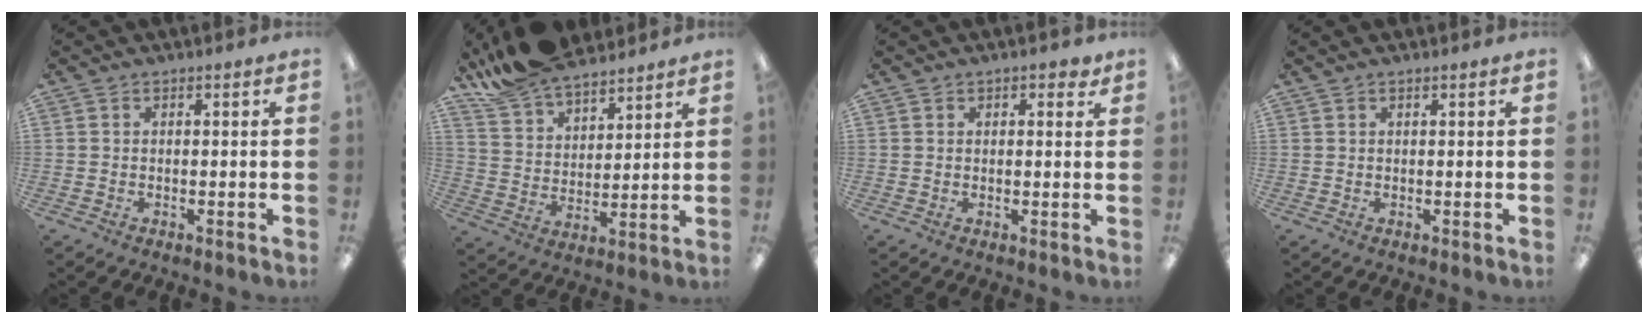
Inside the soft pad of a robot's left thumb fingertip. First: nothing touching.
{"total": 13.3, "force": [11.6, 5.0, 4.0], "torque": [-0.102, -0.064, 0.223]}
{"total": 1.9, "force": [1.4, 0.9, 1.0], "torque": [-0.013, 0.001, 0.022]}
{"total": 0.6, "force": [0.4, 0.1, 0.3], "torque": [-0.007, 0.002, 0.007]}